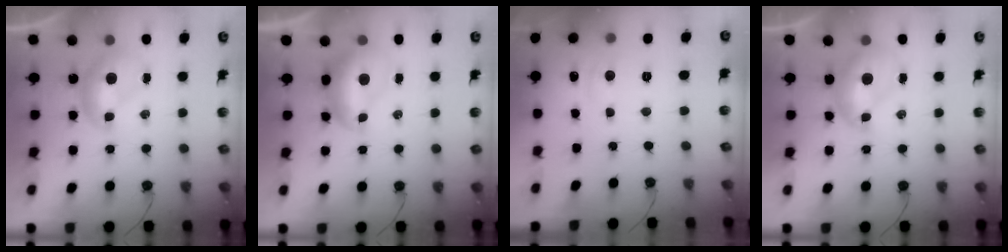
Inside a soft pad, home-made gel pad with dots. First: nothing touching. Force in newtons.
{"total": 1.9, "press": 1.8, "slide": 0.6}
{"total": 0.9, "press": 0.3, "slide": 0.8}
{"total": 1.3, "press": 1.3, "slide": 0.2}